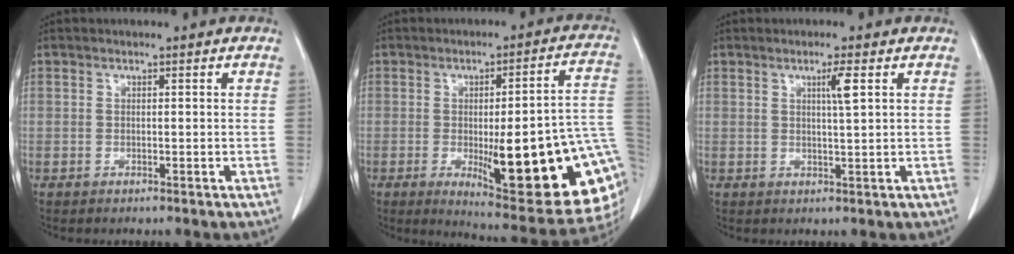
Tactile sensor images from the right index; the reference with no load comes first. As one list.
[{"total": 25.2, "force": [-5.1, 4.8, 24.2], "torque": [-0.227, -0.005, -0.054]}, {"total": 2.7, "force": [1.0, -0.4, 2.4], "torque": [-0.045, -0.004, 0.018]}]